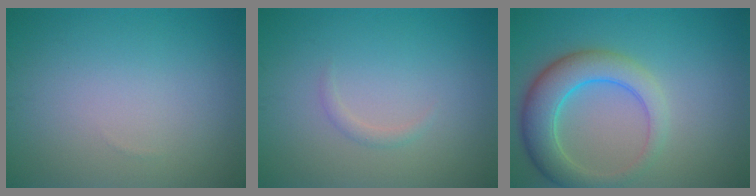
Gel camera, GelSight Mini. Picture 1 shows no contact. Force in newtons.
{"total": 0.8, "press": 0.8, "slide": 0.1}
{"total": 5.8, "press": 5.8, "slide": 0.2}